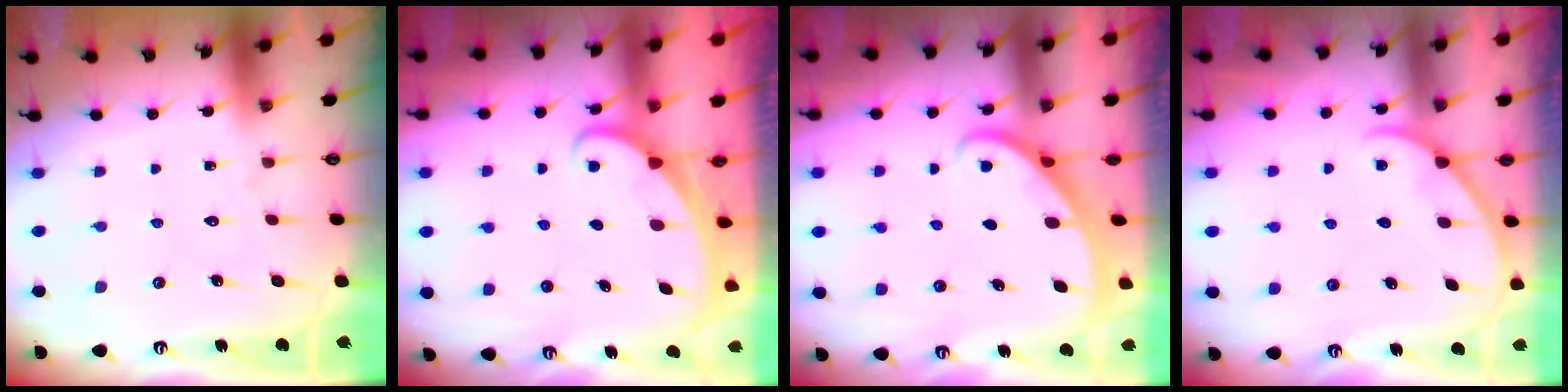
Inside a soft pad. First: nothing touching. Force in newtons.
{"total": 1.5, "press": 1.5, "slide": 0.1}
{"total": 2.2, "press": 2.2, "slide": 0.1}
{"total": 2.0, "press": 2.0, "slide": 0.3}